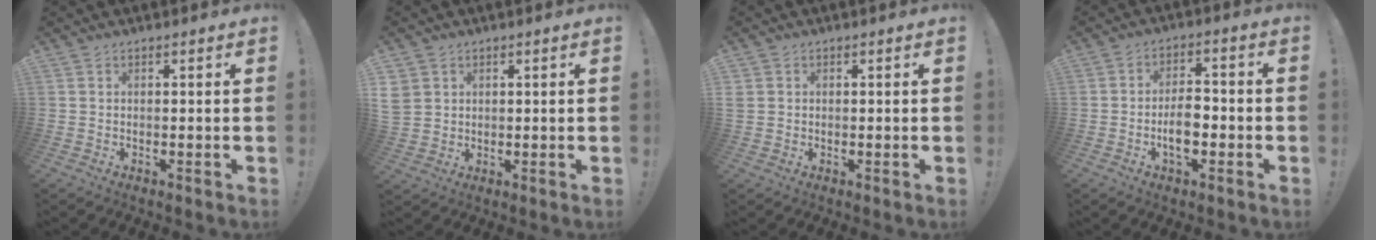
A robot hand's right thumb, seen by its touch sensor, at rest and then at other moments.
{"total": 4.5, "force": [1.9, 3.9, 1.3], "torque": [-0.026, -0.009, 0.038]}
{"total": 1.8, "force": [0.3, 1.7, 0.5], "torque": [-0.010, 0.005, 0.007]}
{"total": 7.7, "force": [-2.6, 4.1, 6.1], "torque": [-0.103, 0.006, -0.050]}